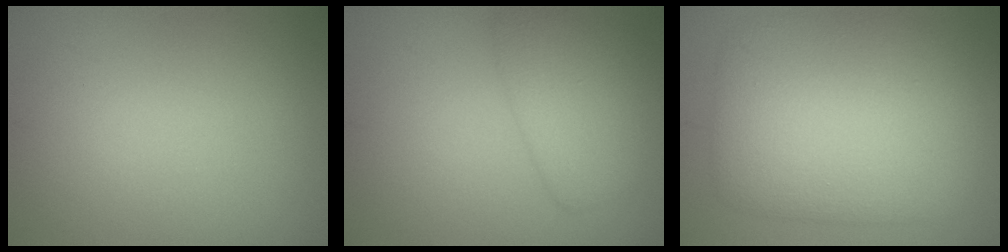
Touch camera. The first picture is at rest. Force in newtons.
{"total": 3.9, "press": 3.9, "slide": 0.2}
{"total": 9.3, "press": 9.3, "slide": 0.2}